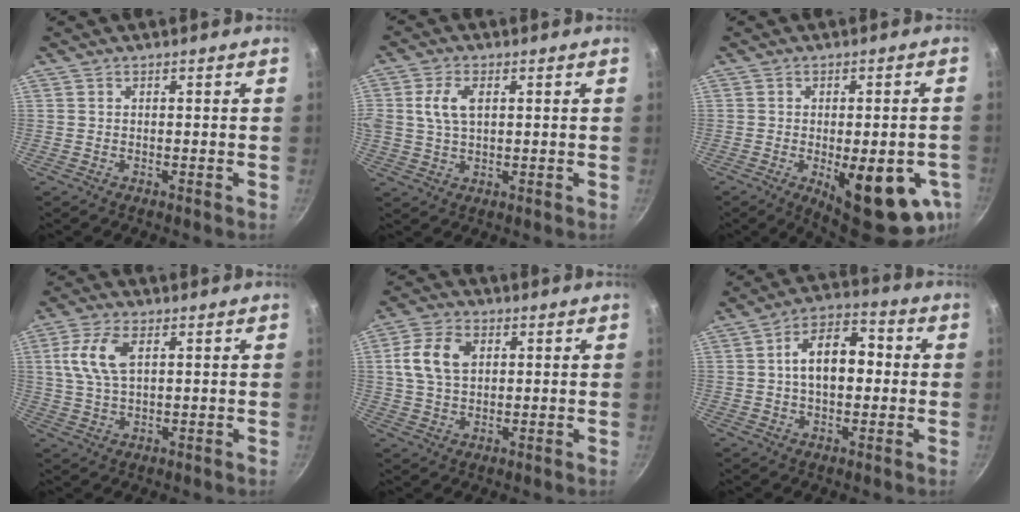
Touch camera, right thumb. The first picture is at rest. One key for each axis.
{"total": 5.9, "fx": 1.4, "fy": 3.4, "fz": 4.6, "tx": -0.096, "ty": 0.002, "tz": 0.029}
{"total": 15.0, "fx": -3.7, "fy": 5.6, "fz": 13.4, "tx": -0.165, "ty": -0.025, "tz": -0.034}
{"total": 8.2, "fx": 2.3, "fy": 4.2, "fz": 6.6, "tx": -0.147, "ty": 0.003, "tz": 0.046}
{"total": 9.1, "fx": 2.1, "fy": 6.1, "fz": 6.3, "tx": -0.118, "ty": 0.006, "tz": 0.039}
{"total": 11.6, "fx": 0.9, "fy": 6.9, "fz": 9.3, "tx": -0.135, "ty": 0.027, "tz": 0.005}